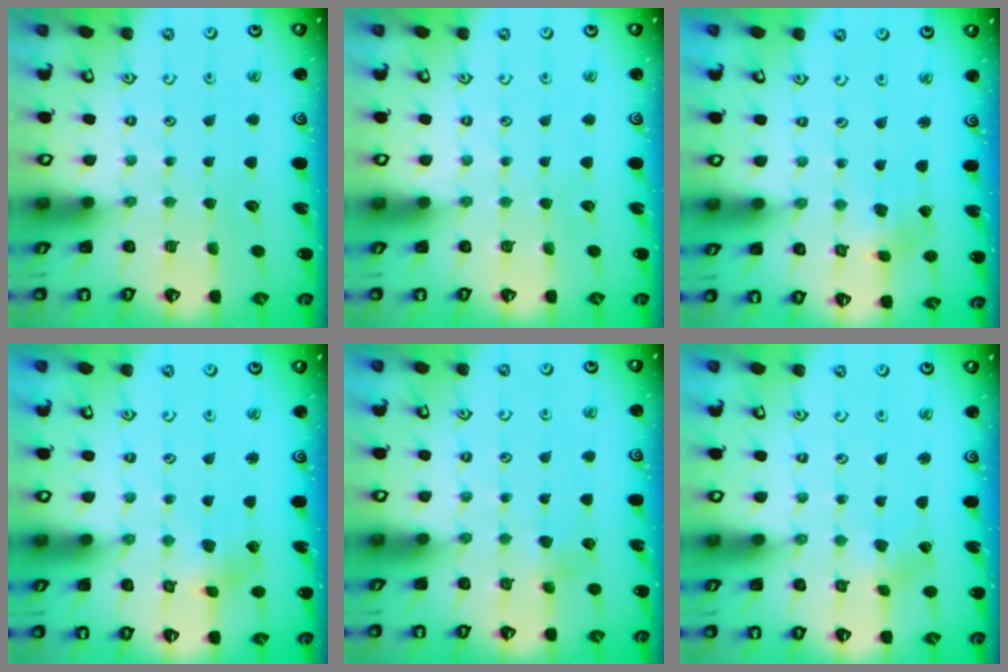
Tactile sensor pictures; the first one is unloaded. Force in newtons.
{"total": 0.0}
{"total": 2.2, "press": 2.2, "slide": 0.1}
{"total": 2.2, "press": 2.2, "slide": 0.4}
{"total": 3.6, "press": 3.6, "slide": 0.3}
{"total": 1.5, "press": 1.4, "slide": 0.2}